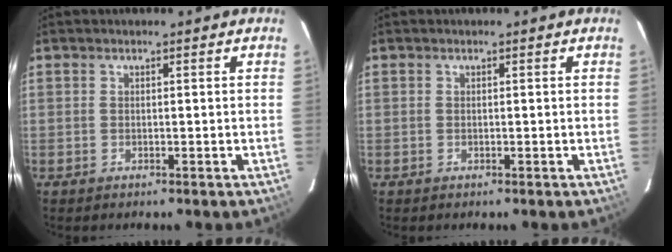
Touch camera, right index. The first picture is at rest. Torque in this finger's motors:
{"motor_torque": [0.00, 0.00, 0.03, 0.00]}